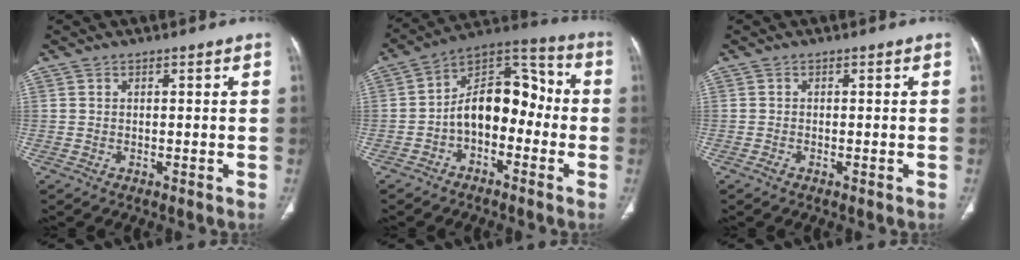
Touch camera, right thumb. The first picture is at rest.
{"total": 13.6, "force": [-2.5, 8.7, 10.1], "torque": [-0.126, 0.059, -0.055]}
{"total": 0.9, "force": [-0.5, 0.4, 0.6], "torque": [-0.014, 0.002, -0.009]}